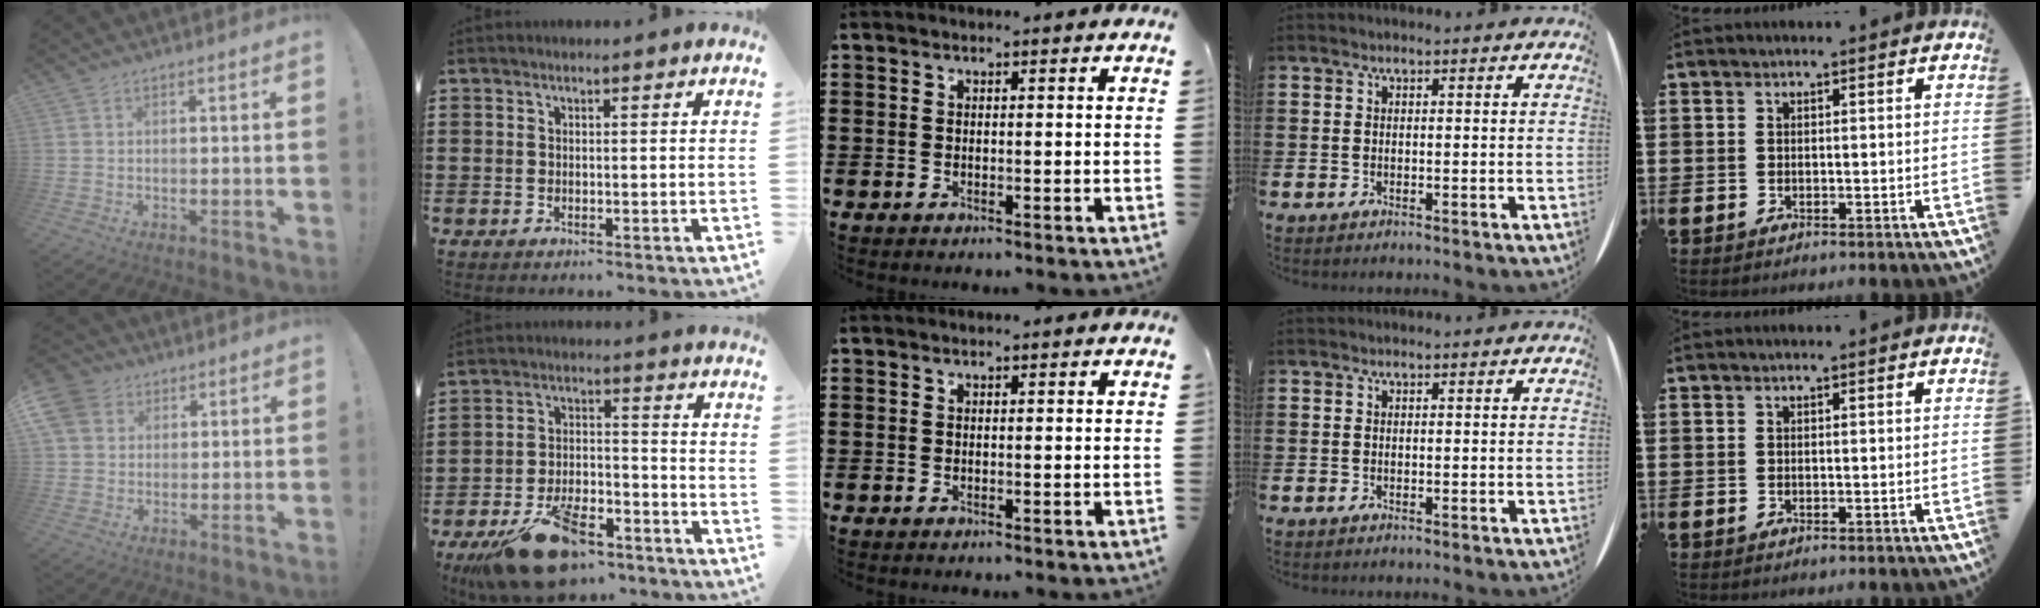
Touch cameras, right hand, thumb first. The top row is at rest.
{"thumb": {"total": 8.0, "force": [3.2, 6.5, 3.4], "torque": [-0.072, -0.013, 0.064]}, "index": {"total": 14.0, "force": [-9.4, 5.6, 8.8], "torque": [-0.154, 0.037, -0.157]}}